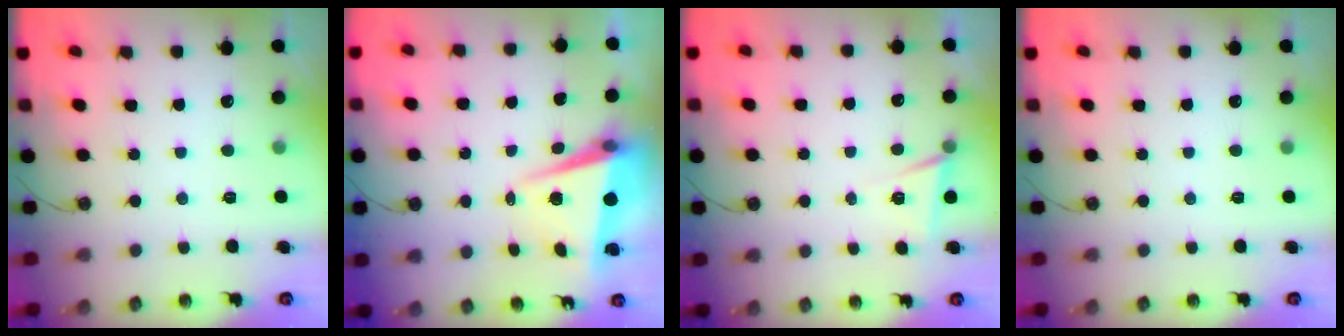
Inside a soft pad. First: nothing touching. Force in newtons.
{"total": 6.7, "press": 6.4, "slide": 1.7}
{"total": 4.7, "press": 2.6, "slide": 3.9}
{"total": 0.0}